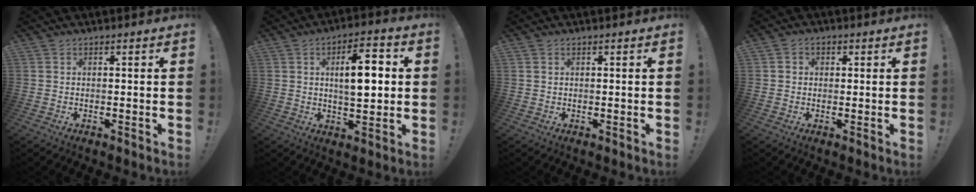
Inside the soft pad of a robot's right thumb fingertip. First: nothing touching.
{"total": 11.4, "force": [1.6, 4.9, 10.2], "torque": [-0.155, 0.002, 0.019]}
{"total": 0.6, "force": [0.4, 0.4, 0.2], "torque": [-0.011, 0.004, 0.009]}
{"total": 1.8, "force": [0.0, 1.7, 0.5], "torque": [-0.003, 0.004, -0.001]}